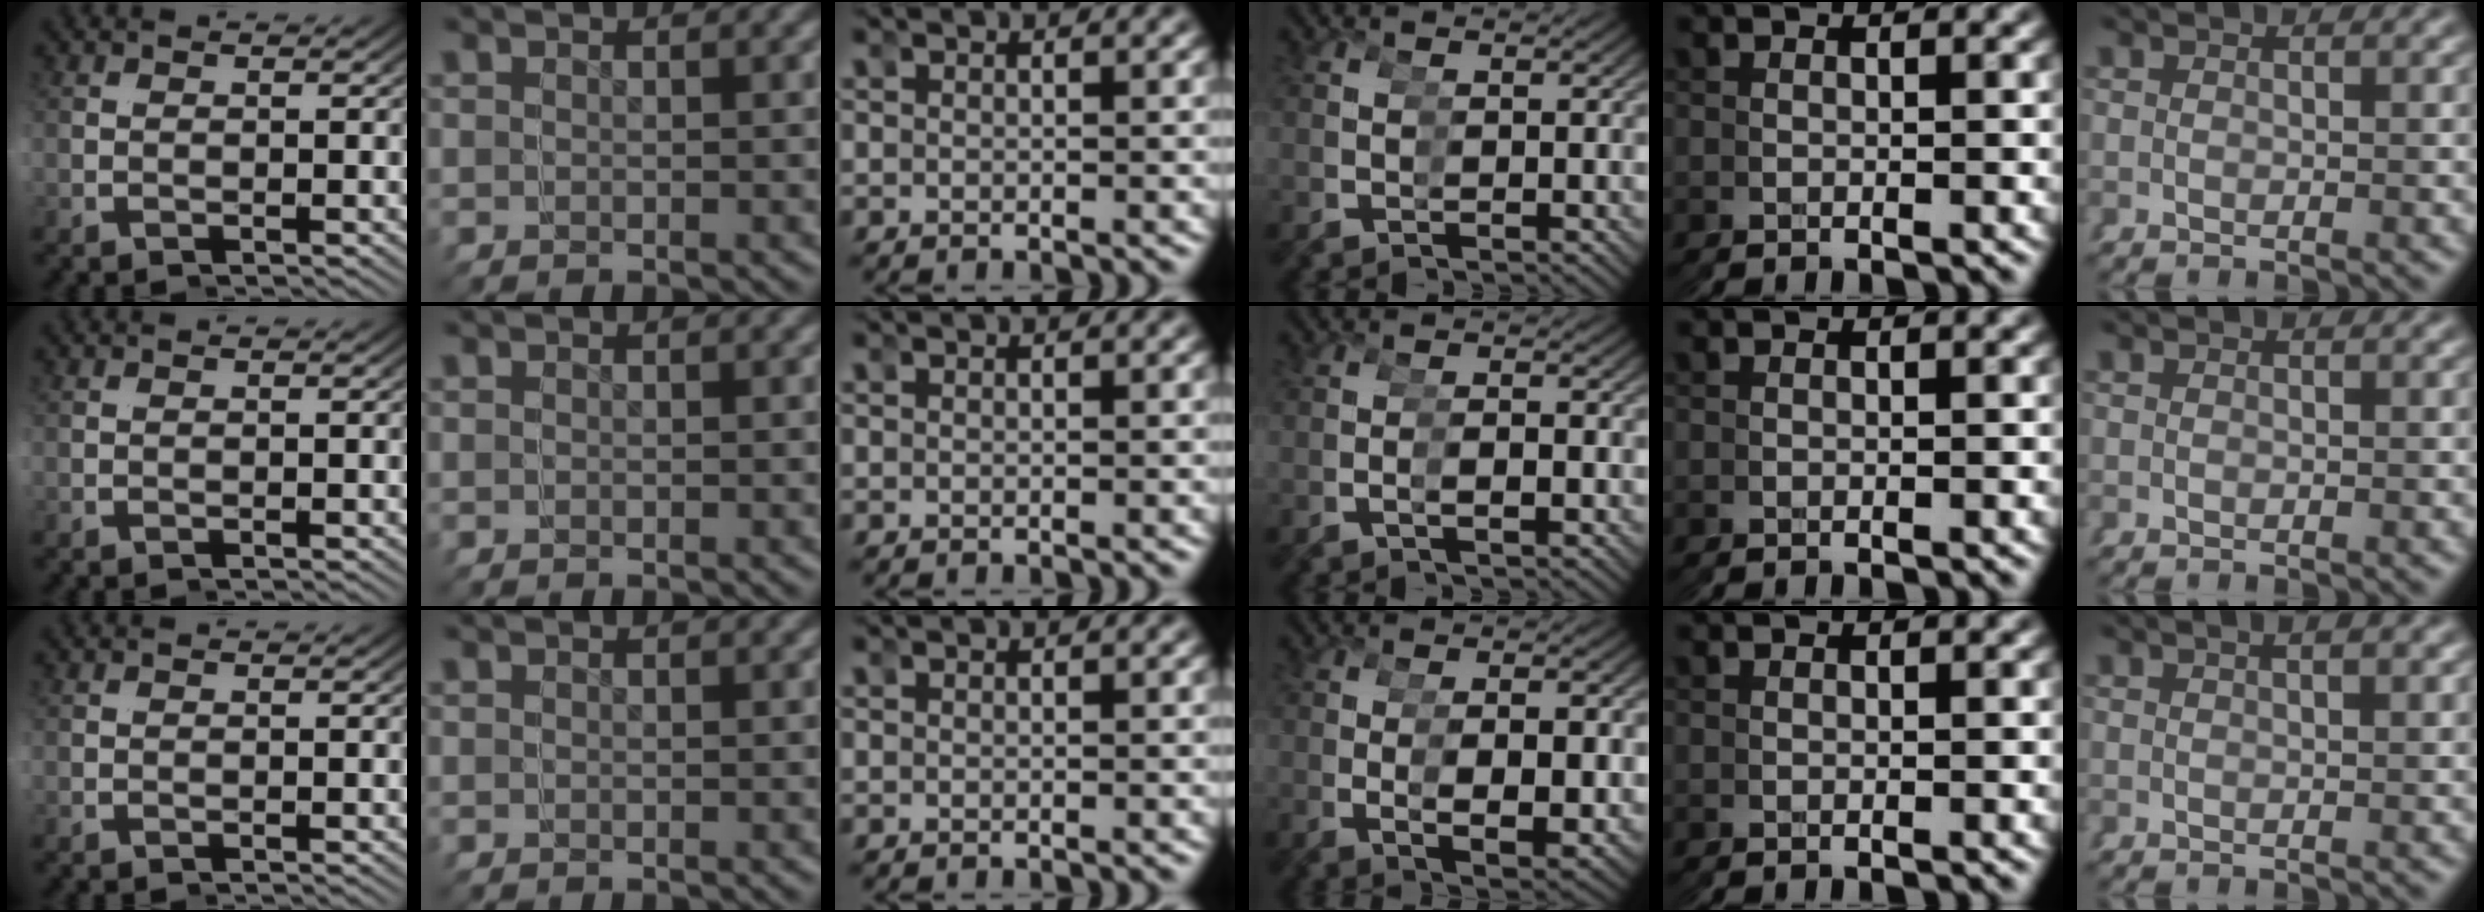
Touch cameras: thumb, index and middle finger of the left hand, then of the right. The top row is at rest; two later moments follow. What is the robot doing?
{"motion": "grasp_and_lifting", "object": "bandage"}